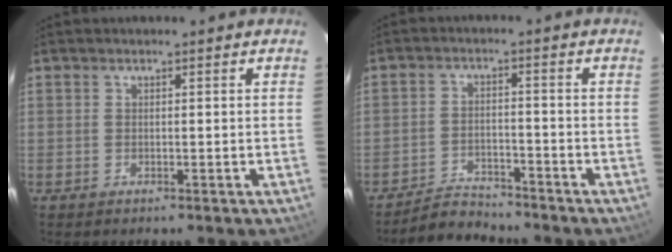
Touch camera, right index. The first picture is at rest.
{"total": 5.7, "force": [-5.5, 1.4, 0.4], "torque": [-0.026, 0.011, -0.092]}